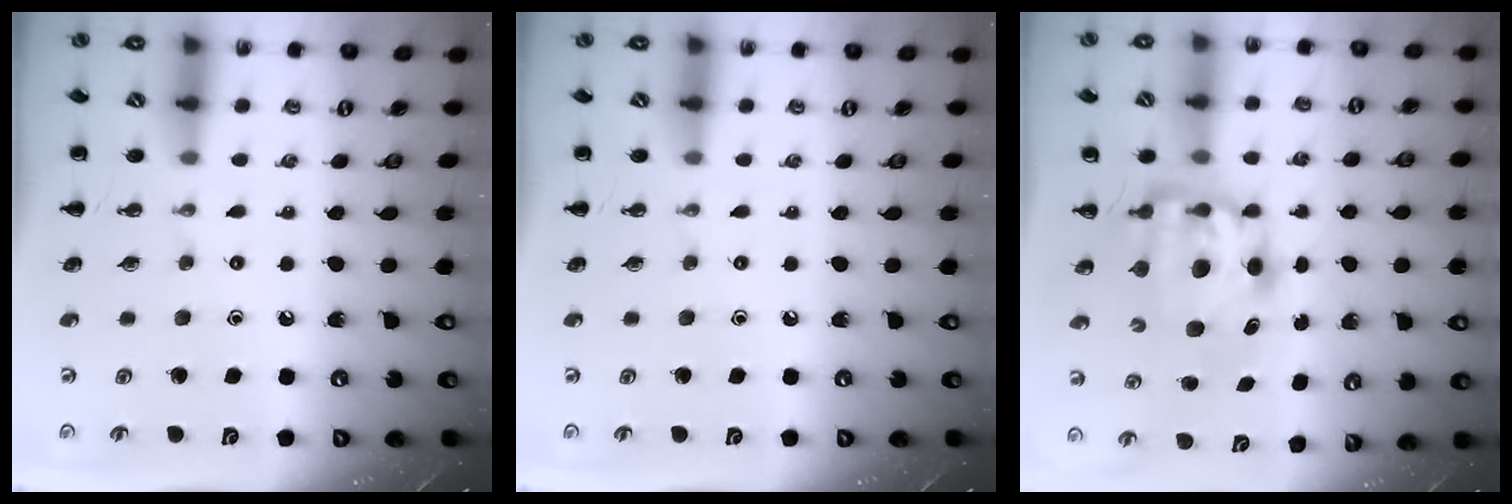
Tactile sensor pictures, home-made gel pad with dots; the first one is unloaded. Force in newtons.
{"total": 0.0}
{"total": 7.8, "press": 7.7, "slide": 1.6}